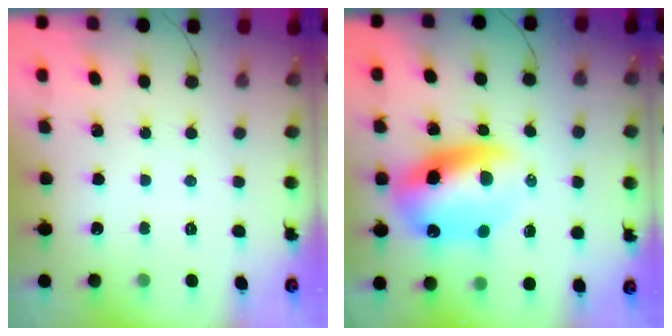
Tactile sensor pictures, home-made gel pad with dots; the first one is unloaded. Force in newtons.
{"total": 14.5, "press": 14.1, "slide": 3.6}